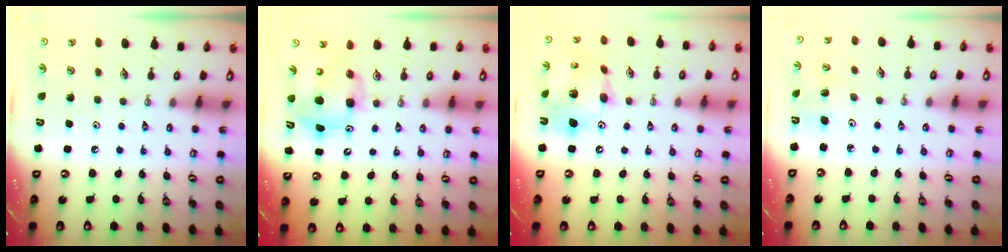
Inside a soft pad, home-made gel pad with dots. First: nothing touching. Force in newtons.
{"total": 7.6, "press": 7.4, "slide": 1.7}
{"total": 16.0, "press": 15.8, "slide": 2.0}
{"total": 2.5, "press": 2.5, "slide": 0.1}